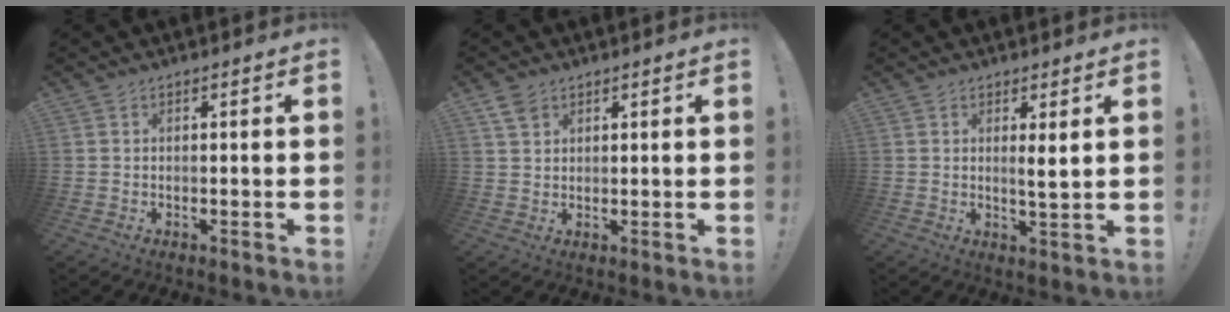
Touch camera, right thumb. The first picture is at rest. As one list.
[{"total": 4.1, "force": [2.6, 2.7, 1.6], "torque": [-0.023, -0.010, 0.050]}, {"total": 3.4, "force": [1.3, 0.0, 3.1], "torque": [-0.044, -0.016, 0.017]}]